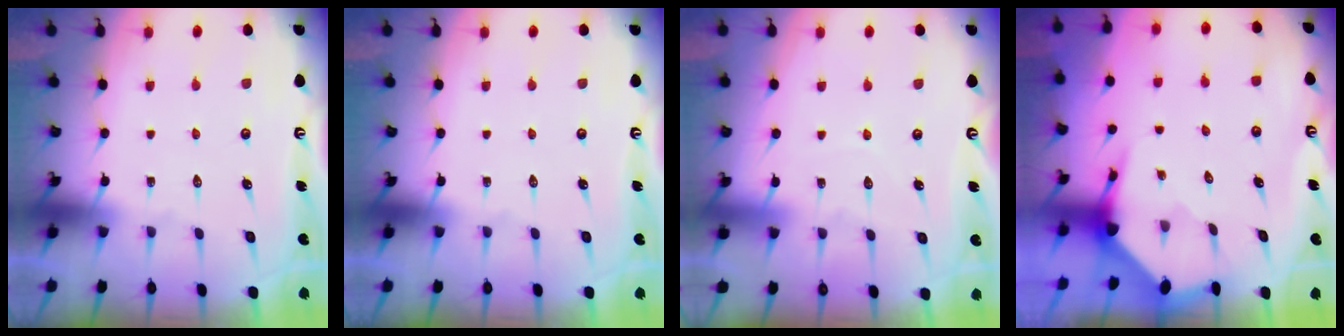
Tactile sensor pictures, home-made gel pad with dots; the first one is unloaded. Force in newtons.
{"total": 0.0}
{"total": 3.7, "press": 3.7, "slide": 0.4}
{"total": 3.7, "press": 3.6, "slide": 0.4}